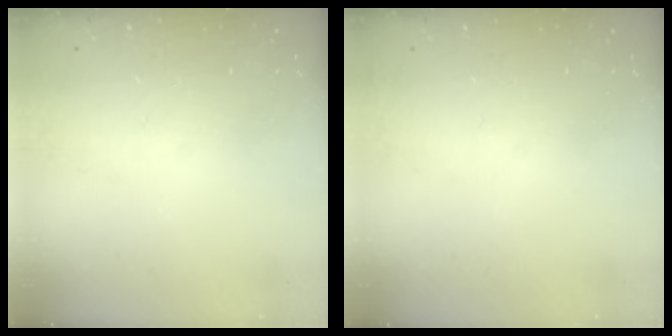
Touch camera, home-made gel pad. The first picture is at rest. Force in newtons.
{"total": 2.8, "press": 2.2, "slide": 1.7}